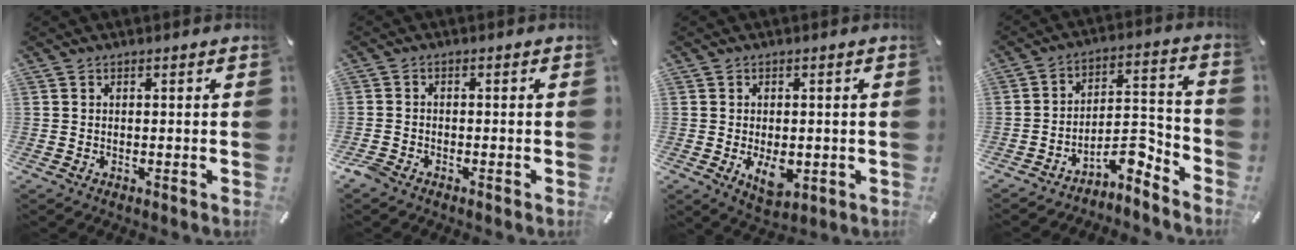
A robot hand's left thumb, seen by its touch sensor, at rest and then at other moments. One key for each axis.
{"total": 1.9, "fx": -1.6, "fy": 0.8, "fz": 0.6, "tx": -0.025, "ty": 0.002, "tz": -0.037}
{"total": 6.3, "fx": -1.3, "fy": 4.1, "fz": 4.6, "tx": -0.077, "ty": -0.003, "tz": -0.022}
{"total": 9.4, "fx": -7.5, "fy": 3.6, "fz": 4.5, "tx": -0.058, "ty": 0.038, "tz": -0.134}